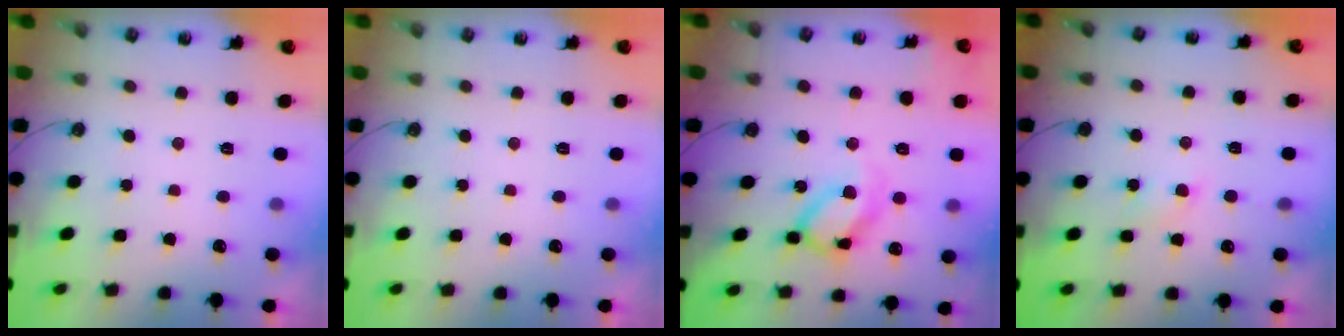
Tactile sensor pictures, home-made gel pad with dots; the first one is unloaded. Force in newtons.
{"total": 0.0}
{"total": 14.5, "press": 14.5, "slide": 1.2}
{"total": 2.9, "press": 2.9, "slide": 0.5}